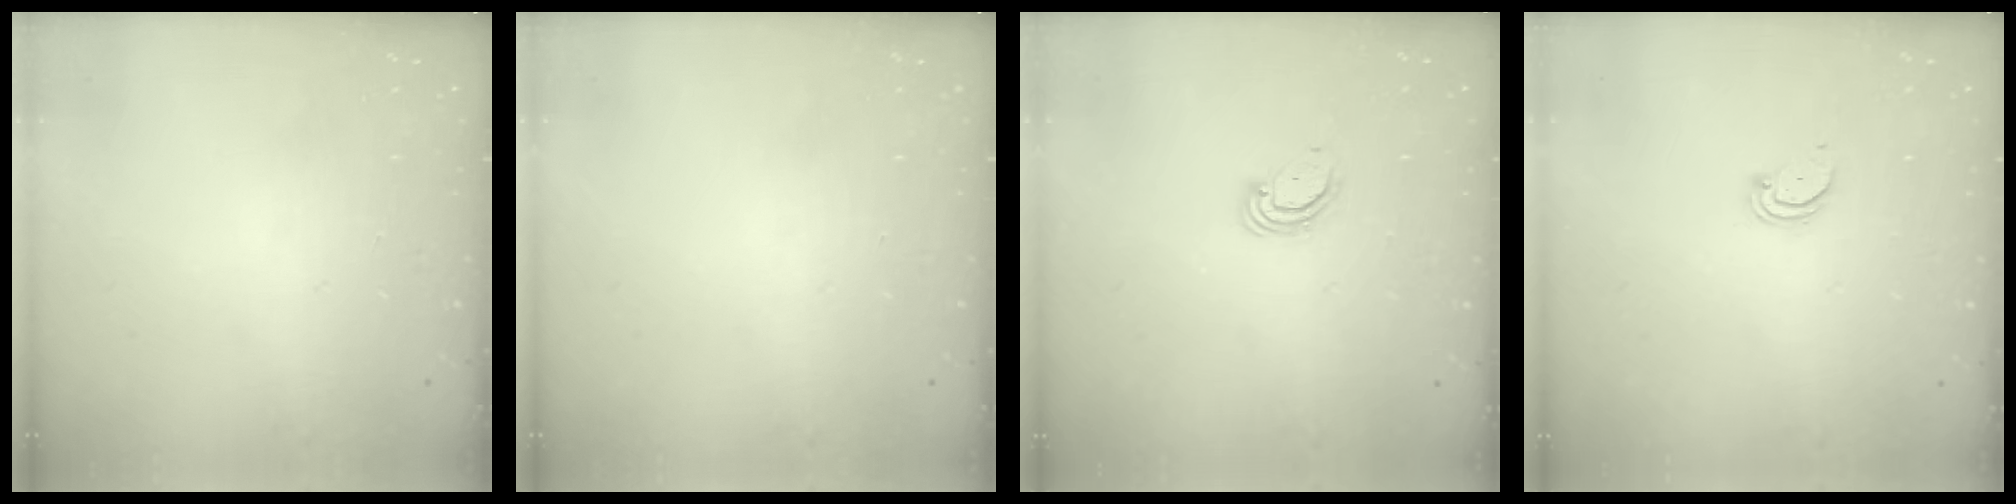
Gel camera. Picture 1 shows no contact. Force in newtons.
{"total": 0.0}
{"total": 2.9, "press": 2.9, "slide": 0.2}
{"total": 1.4, "press": 1.3, "slide": 0.1}